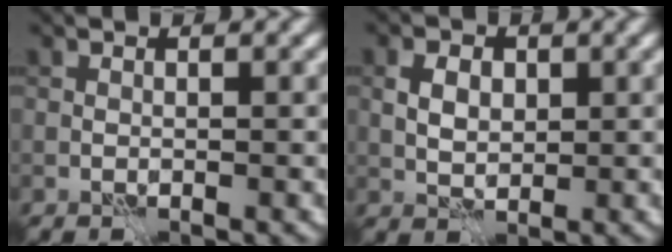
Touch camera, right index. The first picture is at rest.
{"total": 2.8, "force": [0.6, 1.9, 1.9], "torque": [-0.038, 0.003, 0.009]}